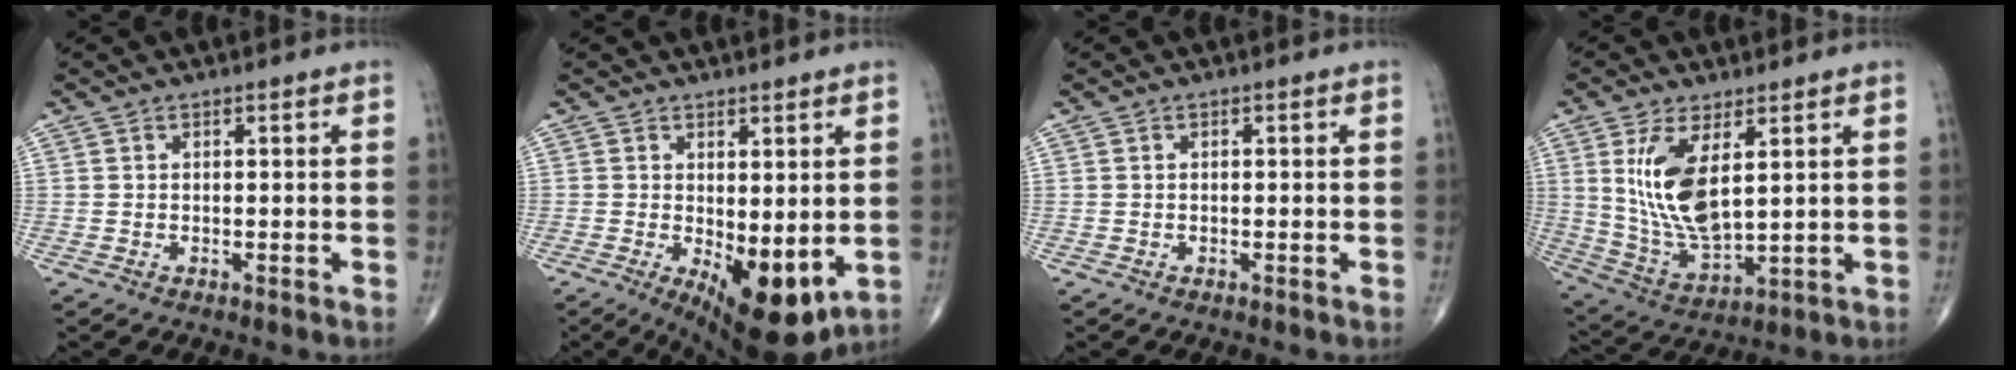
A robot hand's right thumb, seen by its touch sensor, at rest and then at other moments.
{"total": 10.8, "force": [-1.9, 4.6, 9.6], "torque": [-0.135, -0.022, -0.010]}
{"total": 0.0}
{"total": 13.1, "force": [3.8, 5.7, 11.2], "torque": [-0.220, -0.026, 0.090]}